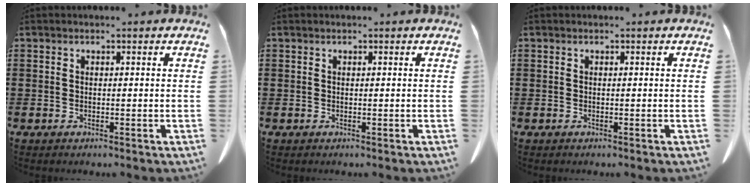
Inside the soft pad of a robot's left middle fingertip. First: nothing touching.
{"total": 0.0}
{"total": 0.0}